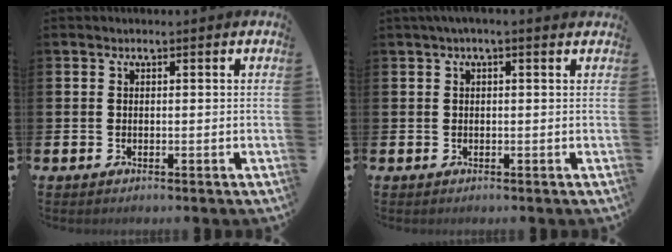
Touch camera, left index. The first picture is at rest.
{"total": 1.2, "force": [0.7, 0.1, 0.9], "torque": [-0.006, -0.003, 0.010]}